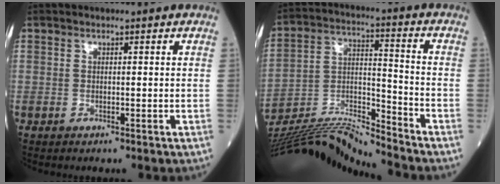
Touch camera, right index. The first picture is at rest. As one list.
[{"total": 15.6, "force": [-15.1, -1.8, 3.2], "torque": [-0.063, 0.027, -0.274]}]